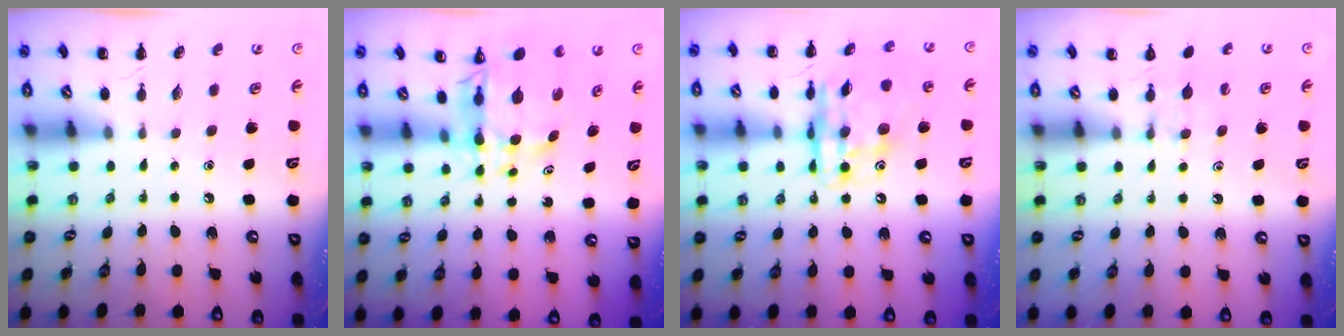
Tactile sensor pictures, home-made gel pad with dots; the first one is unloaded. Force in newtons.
{"total": 8.6, "press": 8.0, "slide": 3.2}
{"total": 16.5, "press": 16.0, "slide": 4.0}
{"total": 5.2, "press": 4.8, "slide": 2.0}